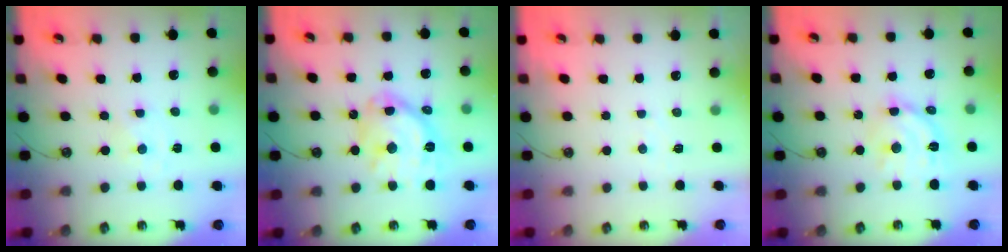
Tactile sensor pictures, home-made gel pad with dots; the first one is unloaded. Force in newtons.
{"total": 17.6, "press": 17.5, "slide": 1.7}
{"total": 4.1, "press": 4.0, "slide": 0.5}
{"total": 12.9, "press": 12.8, "slide": 0.9}